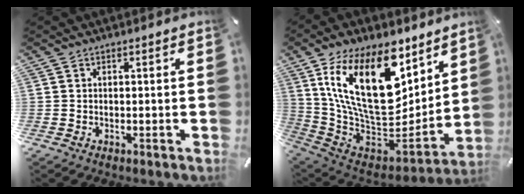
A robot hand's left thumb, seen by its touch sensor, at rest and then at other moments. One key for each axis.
{"total": 24.7, "fx": 10.6, "fy": 13.0, "fz": 18.1, "tx": -0.357, "ty": -0.072, "tz": 0.188}